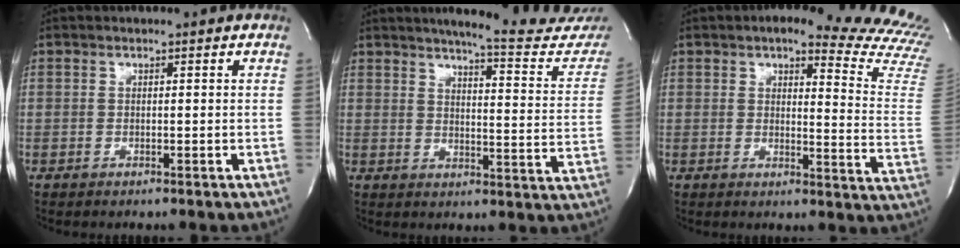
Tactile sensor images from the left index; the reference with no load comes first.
{"total": 18.8, "force": [17.7, 0.9, 6.4], "torque": [-0.077, -0.094, 0.198]}
{"total": 19.0, "force": [16.8, 1.8, 8.7], "torque": [-0.091, -0.104, 0.167]}